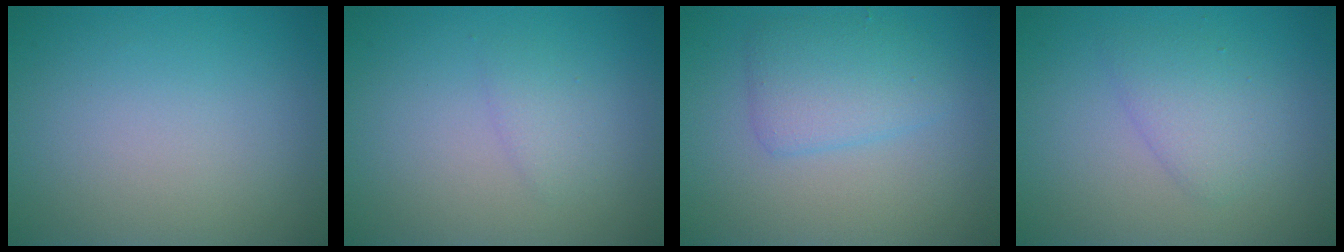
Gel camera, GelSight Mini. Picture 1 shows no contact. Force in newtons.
{"total": 1.2, "press": 1.2, "slide": 0.1}
{"total": 3.1, "press": 3.1, "slide": 0.1}
{"total": 2.4, "press": 2.4, "slide": 0.2}